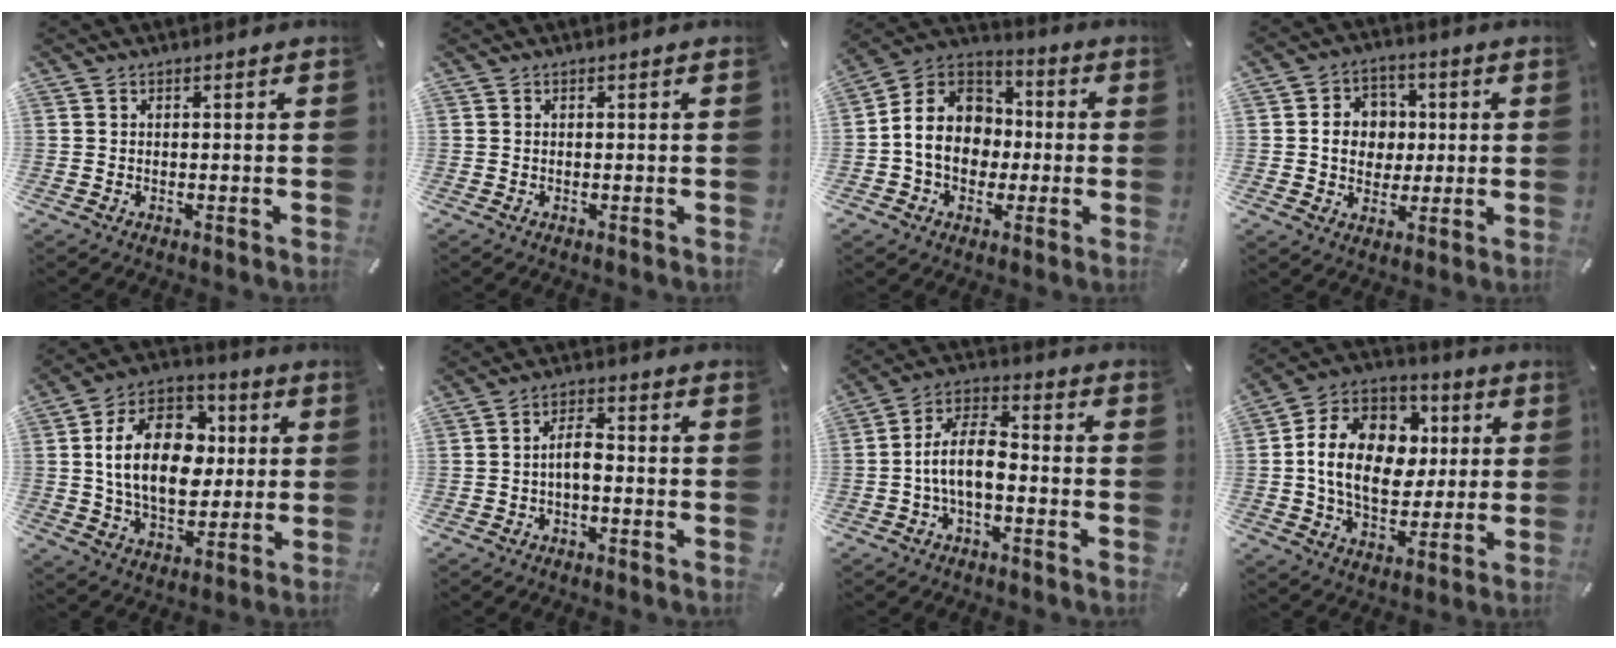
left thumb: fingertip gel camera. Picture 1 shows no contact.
{"total": 0.0}
{"total": 13.3, "force": [-1.8, 11.6, 6.4], "torque": [-0.141, 0.020, -0.030]}
{"total": 8.3, "force": [0.3, 7.4, 3.8], "torque": [-0.055, 0.011, 0.005]}
{"total": 18.6, "force": [1.6, 13.0, 13.1], "torque": [-0.241, 0.012, 0.026]}
{"total": 4.5, "force": [-1.4, 1.9, 3.8], "torque": [-0.073, 0.012, -0.029]}
{"total": 9.8, "force": [-2.8, 4.9, 8.0], "torque": [-0.158, 0.013, -0.049]}
{"total": 16.4, "force": [1.1, 12.7, 10.3], "torque": [-0.203, 0.004, 0.021]}